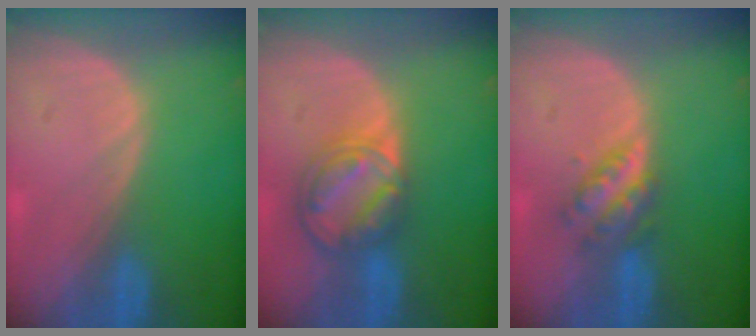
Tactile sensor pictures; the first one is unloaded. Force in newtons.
{"total": 8.4, "press": 7.0, "slide": 4.6}
{"total": 4.7, "press": 4.6, "slide": 1.2}